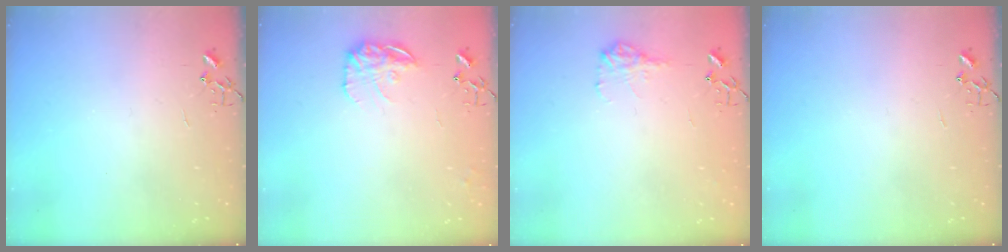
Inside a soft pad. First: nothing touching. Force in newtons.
{"total": 12.9, "press": 12.8, "slide": 0.6}
{"total": 9.3, "press": 9.3, "slide": 0.3}
{"total": 0.0}